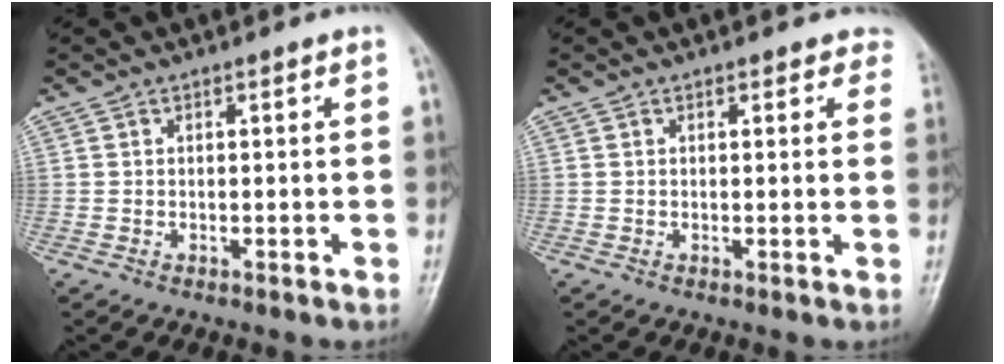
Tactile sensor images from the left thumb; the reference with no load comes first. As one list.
[{"total": 2.9, "force": [2.3, 1.6, 0.7], "torque": [0.025, -0.006, 0.009]}]